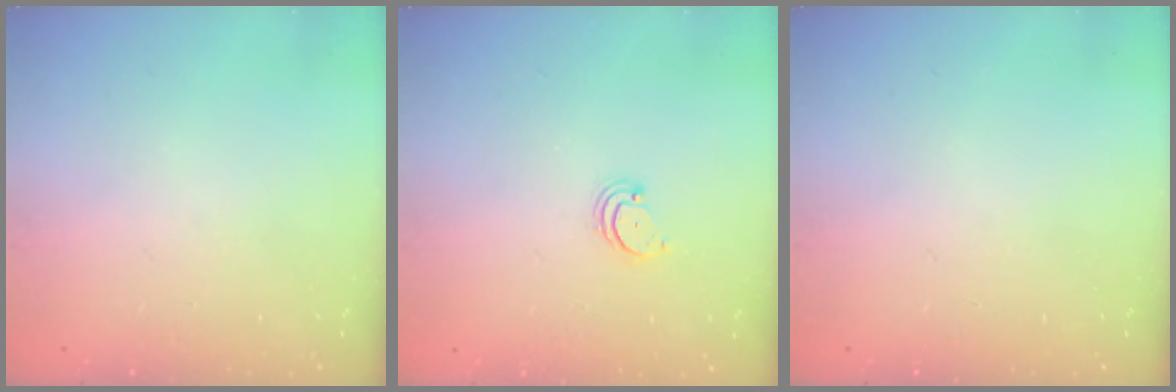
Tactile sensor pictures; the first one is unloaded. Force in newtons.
{"total": 2.2, "press": 2.2, "slide": 0.2}
{"total": 0.0}